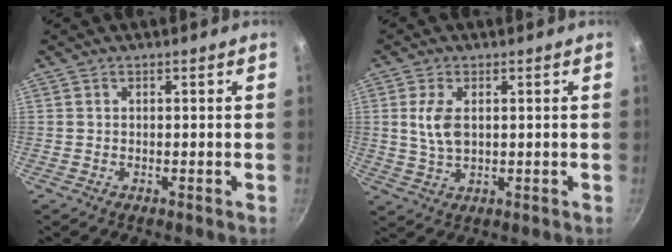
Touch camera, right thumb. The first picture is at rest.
{"total": 5.8, "force": [1.1, 3.2, 4.7], "torque": [-0.092, -0.004, 0.023]}